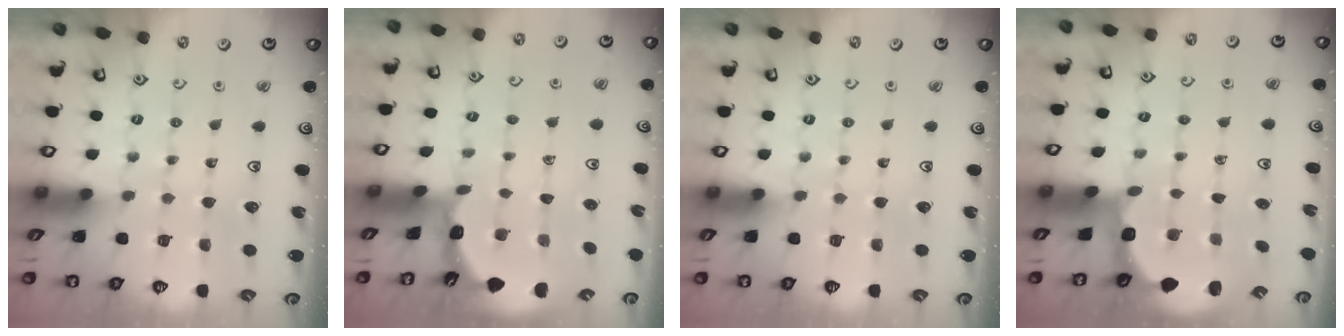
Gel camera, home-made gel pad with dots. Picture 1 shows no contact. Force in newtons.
{"total": 1.8, "press": 1.8, "slide": 0.1}
{"total": 0.0}
{"total": 2.9, "press": 2.5, "slide": 1.4}